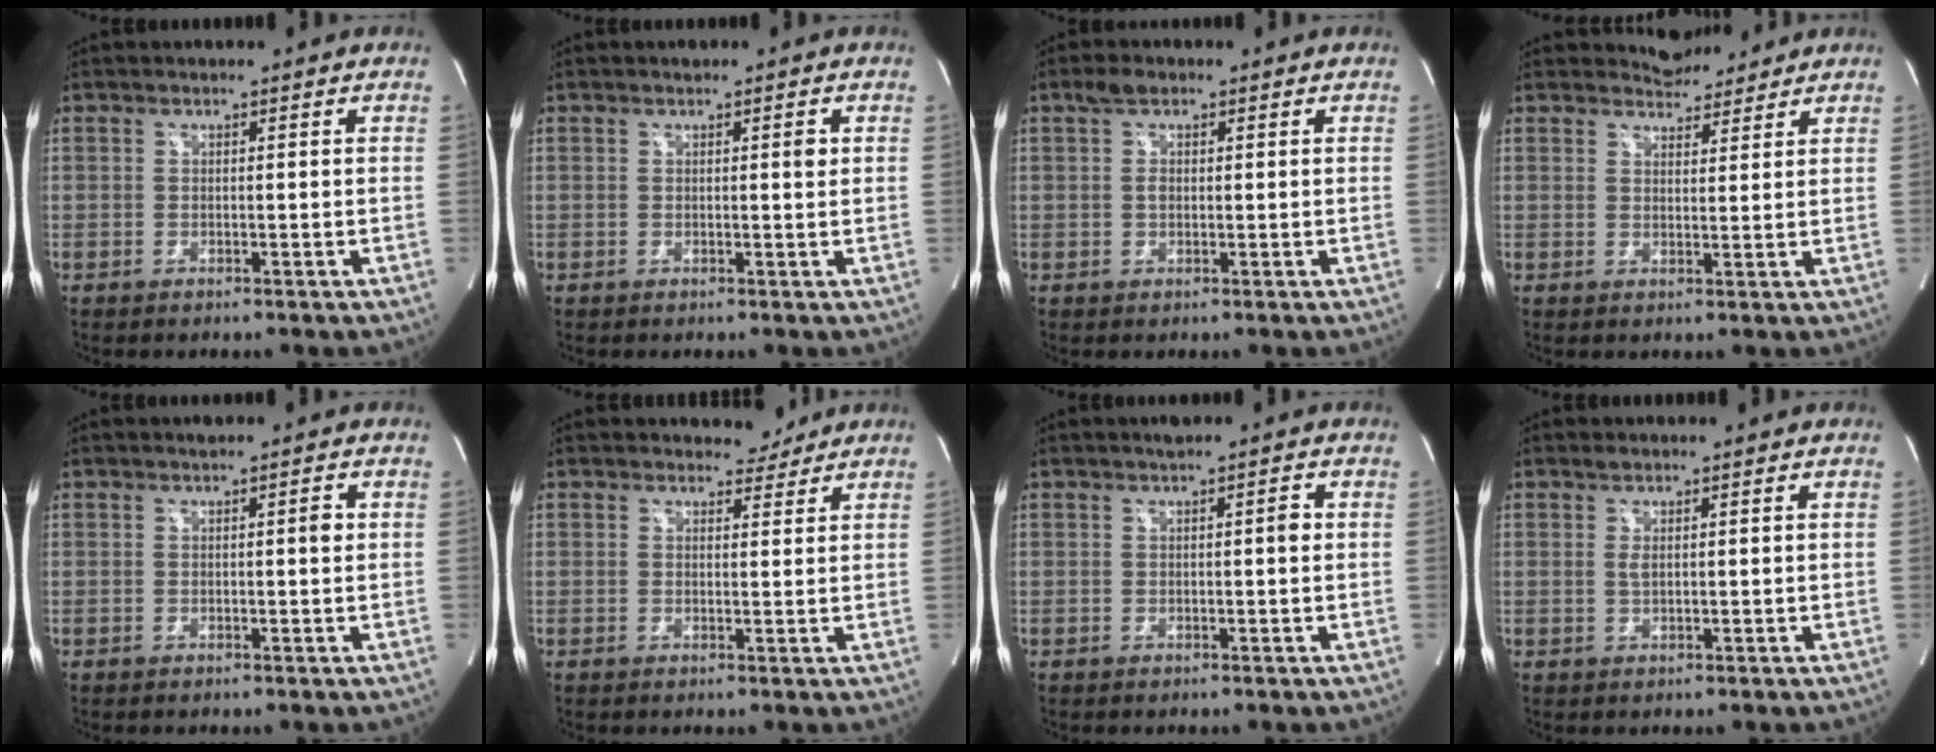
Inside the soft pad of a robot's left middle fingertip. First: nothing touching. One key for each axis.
{"total": 1.3, "fx": 0.6, "fy": 0.3, "fz": 1.1, "tx": -0.018, "ty": 0.001, "tz": 0.007}
{"total": 2.4, "fx": 1.2, "fy": 1.4, "fz": 1.6, "tx": -0.042, "ty": 0.010, "tz": 0.023}
{"total": 3.6, "fx": 3.5, "fy": 1.0, "fz": -0.1, "tx": -0.005, "ty": 0.001, "tz": 0.054}
{"total": 1.5, "fx": 0.4, "fy": 0.3, "fz": 1.4, "tx": -0.023, "ty": 0.004, "tz": 0.007}
{"total": 2.4, "fx": 2.2, "fy": 1.0, "fz": -0.1, "tx": 0.001, "ty": -0.003, "tz": 0.027}
{"total": 1.9, "fx": 0.5, "fy": 0.3, "fz": 1.8, "tx": -0.030, "ty": 0.008, "tz": 0.009}
{"total": 1.3, "fx": 0.7, "fy": 0.2, "fz": 1.1, "tx": -0.031, "ty": -0.001, "tz": 0.016}